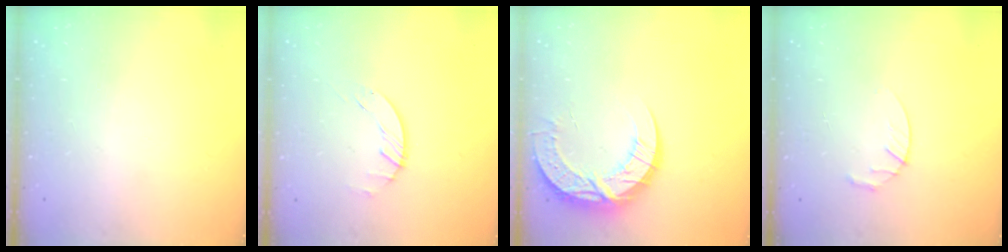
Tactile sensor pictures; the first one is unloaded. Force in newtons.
{"total": 1.5, "press": 1.4, "slide": 0.3}
{"total": 13.2, "press": 13.2, "slide": 1.0}
{"total": 3.0, "press": 2.9, "slide": 0.5}